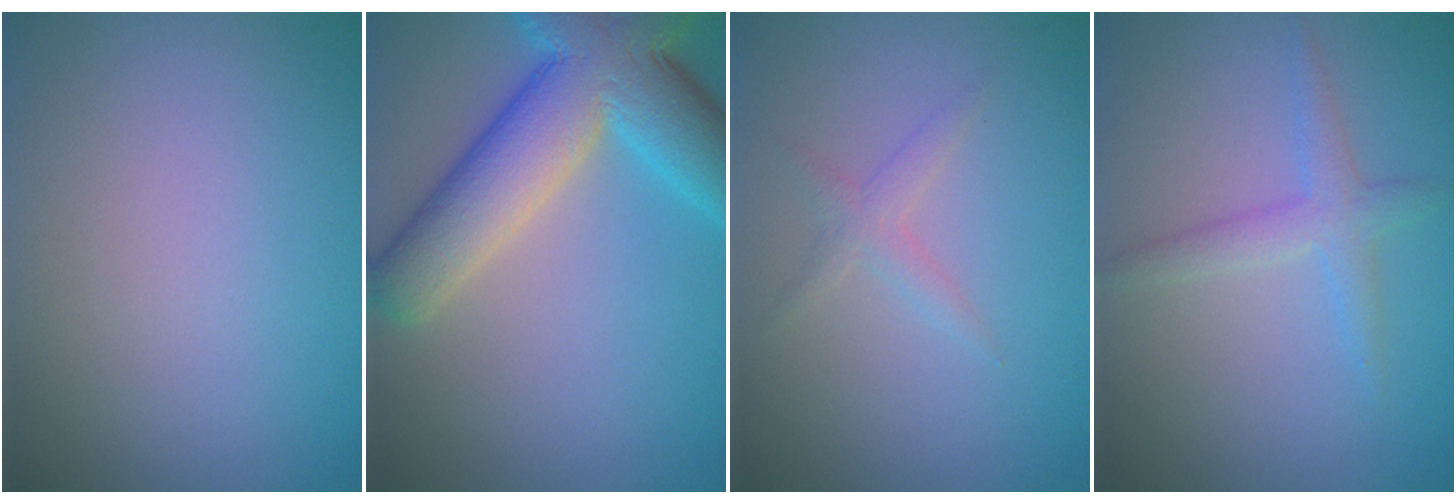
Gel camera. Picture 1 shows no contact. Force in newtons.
{"total": 10.4, "press": 10.4, "slide": 0.6}
{"total": 1.3, "press": 1.3, "slide": 0.1}
{"total": 2.2, "press": 2.2, "slide": 0.1}